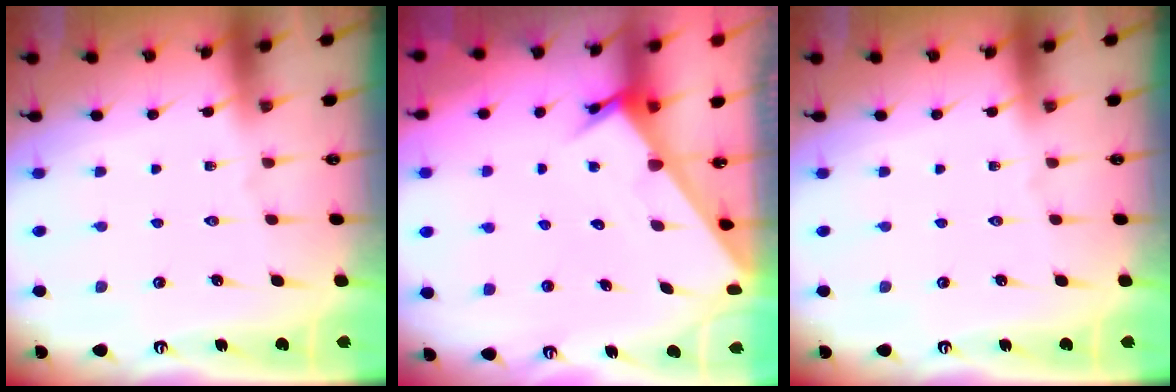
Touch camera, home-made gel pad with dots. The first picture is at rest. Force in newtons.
{"total": 3.4, "press": 3.4, "slide": 0.0}
{"total": 0.0}